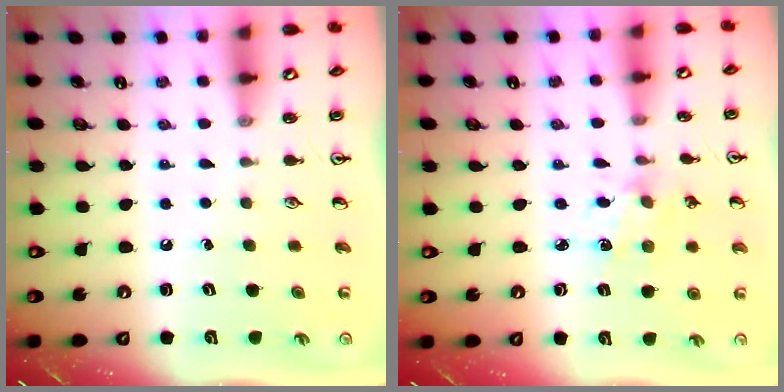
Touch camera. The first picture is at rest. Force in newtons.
{"total": 2.3, "press": 2.3, "slide": 0.4}